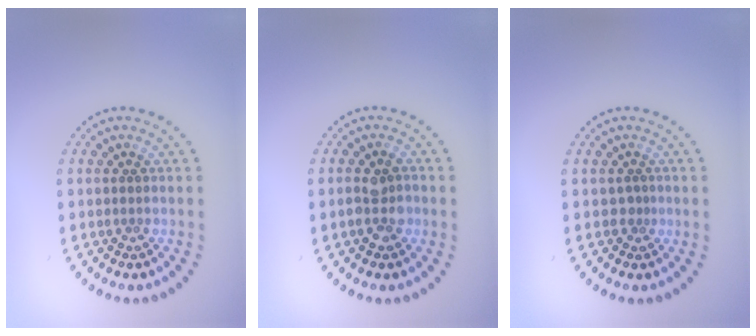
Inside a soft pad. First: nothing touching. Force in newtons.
{"total": 2.3, "press": 2.3, "slide": 0.5}
{"total": 0.6, "press": 0.3, "slide": 0.5}